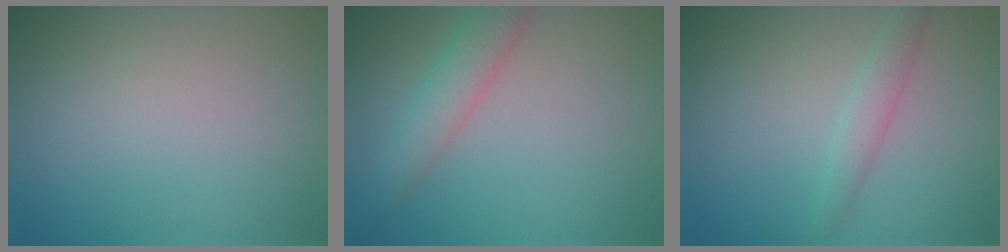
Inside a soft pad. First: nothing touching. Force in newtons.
{"total": 3.1, "press": 3.1, "slide": 0.1}
{"total": 1.7, "press": 1.7, "slide": 0.1}